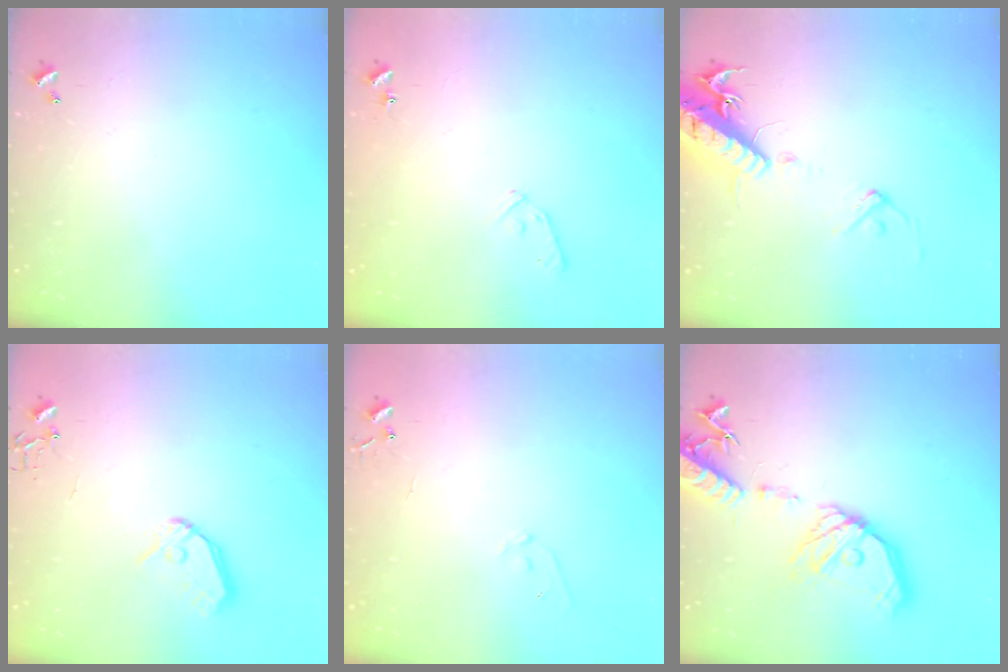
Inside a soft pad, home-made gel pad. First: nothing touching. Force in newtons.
{"total": 8.0, "press": 7.9, "slide": 0.7}
{"total": 17.9, "press": 17.6, "slide": 3.5}
{"total": 10.5, "press": 10.5, "slide": 1.3}
{"total": 6.8, "press": 6.7, "slide": 0.5}
{"total": 22.7, "press": 22.4, "slide": 3.8}